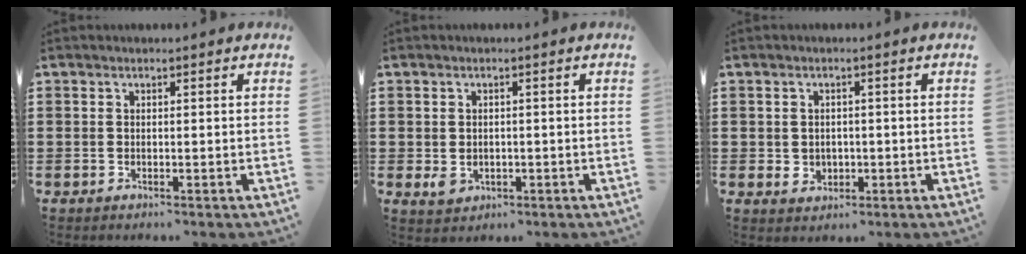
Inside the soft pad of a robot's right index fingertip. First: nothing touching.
{"total": 2.1, "force": [-0.4, 1.7, 1.2], "torque": [-0.033, 0.001, -0.012]}
{"total": 1.9, "force": [0.0, 1.8, 0.6], "torque": [-0.018, 0.009, -0.003]}